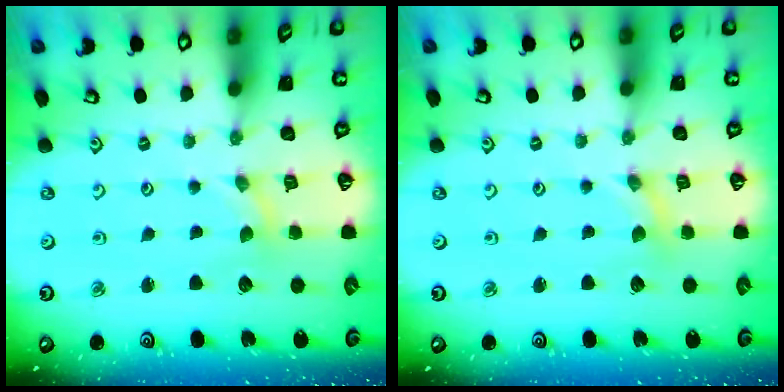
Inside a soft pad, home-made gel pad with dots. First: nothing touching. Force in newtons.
{"total": 0.0}